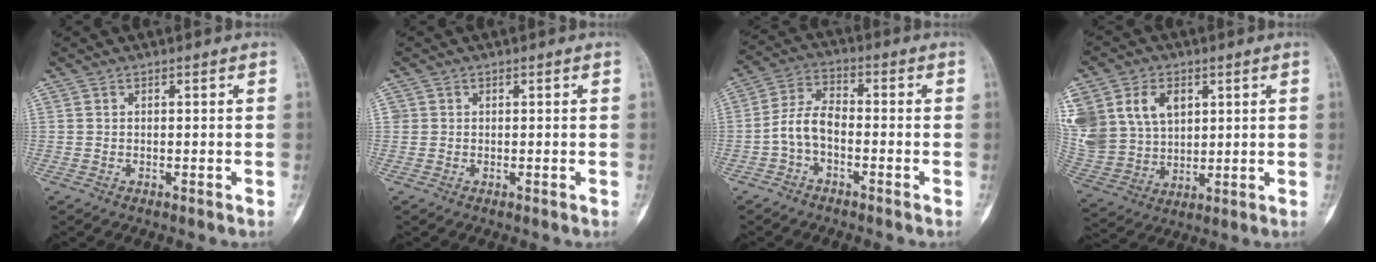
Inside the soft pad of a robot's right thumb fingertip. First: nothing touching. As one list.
[{"total": 0.9, "force": [0.1, 0.8, 0.1], "torque": [0.007, 0.003, 0.001]}, {"total": 6.3, "force": [-2.1, 3.6, 4.8], "torque": [-0.095, 0.031, -0.050]}, {"total": 21.4, "force": [7.5, 16.2, 12.0], "torque": [-0.281, 0.023, 0.165]}]